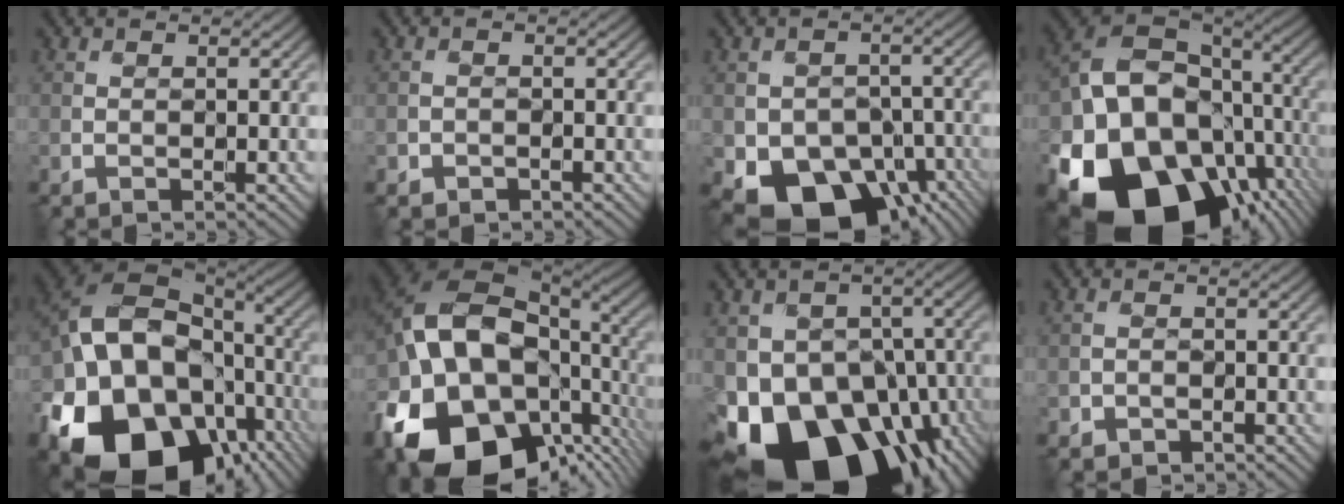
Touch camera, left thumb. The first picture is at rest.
{"total": 1.2, "force": [-0.8, 0.9, 0.2], "torque": [-0.002, -0.001, -0.016]}
{"total": 12.2, "force": [-6.1, 8.5, 6.3], "torque": [-0.098, -0.031, -0.089]}
{"total": 23.8, "force": [-8.4, 17.7, 13.4], "torque": [-0.270, -0.045, -0.125]}
{"total": 23.5, "force": [-8.3, 17.7, 13.1], "torque": [-0.294, -0.044, -0.115]}
{"total": 21.1, "force": [-5.6, 14.7, 14.0], "torque": [-0.313, -0.042, -0.079]}
{"total": 20.5, "force": [-10.6, 14.2, 10.3], "torque": [-0.179, -0.034, -0.158]}
{"total": 1.5, "force": [-1.0, 1.1, 0.3], "torque": [-0.004, 0.000, -0.020]}